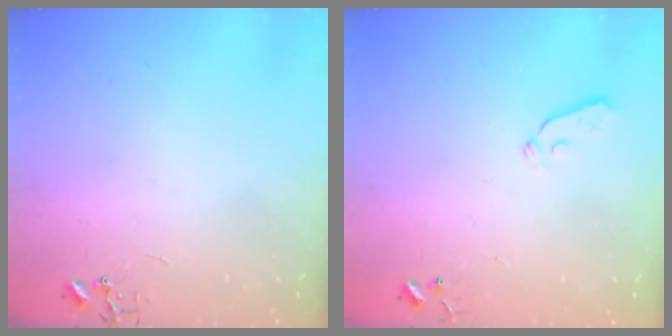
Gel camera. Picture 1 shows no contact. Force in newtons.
{"total": 3.3, "press": 3.2, "slide": 0.7}